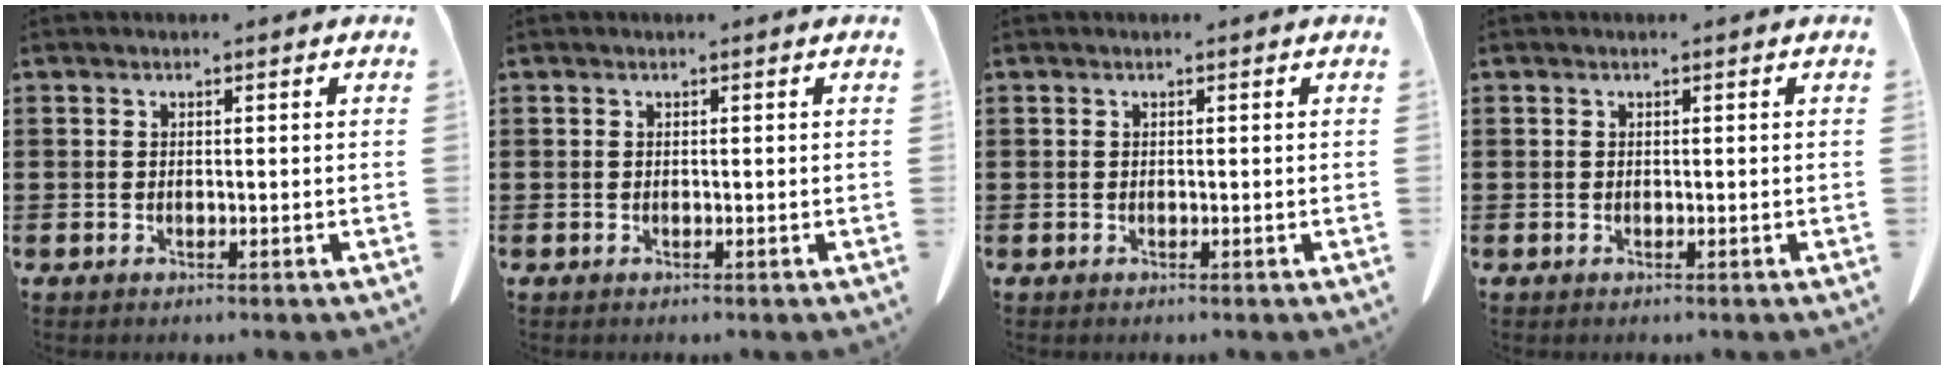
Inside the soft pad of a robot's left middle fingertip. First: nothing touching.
{"total": 0.0}
{"total": 0.0}
{"total": 0.0}